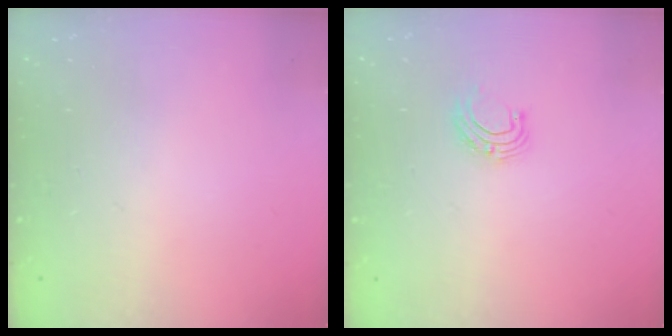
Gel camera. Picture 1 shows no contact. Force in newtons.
{"total": 5.9, "press": 5.9, "slide": 0.5}